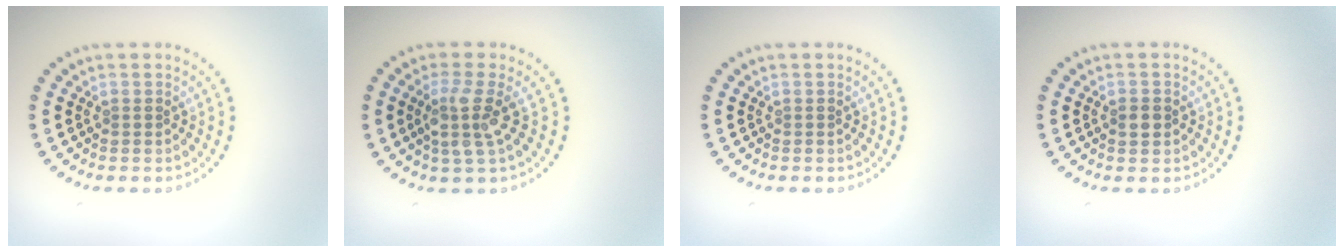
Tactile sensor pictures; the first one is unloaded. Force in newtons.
{"total": 3.1, "press": 2.4, "slide": 1.9}
{"total": 0.0}
{"total": 1.6, "press": 1.6, "slide": 0.1}